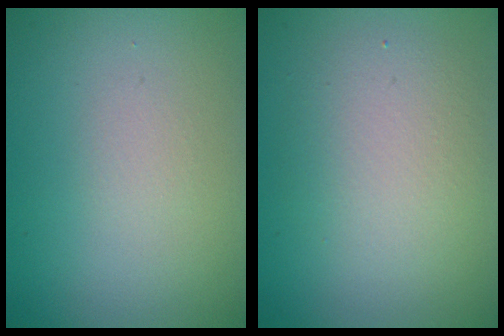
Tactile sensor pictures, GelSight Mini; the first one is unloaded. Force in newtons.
{"total": 3.7, "press": 3.6, "slide": 0.3}